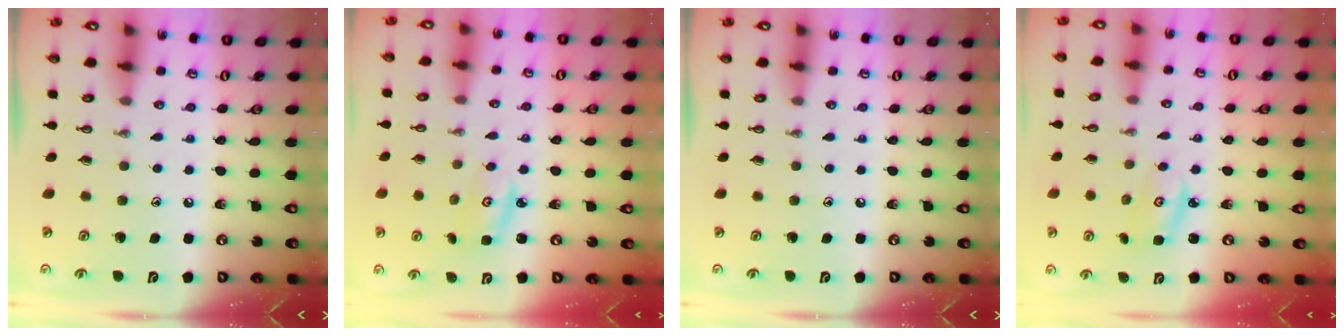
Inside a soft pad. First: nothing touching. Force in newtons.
{"total": 2.9, "press": 2.9, "slide": 0.4}
{"total": 0.0}
{"total": 2.9, "press": 2.9, "slide": 0.4}